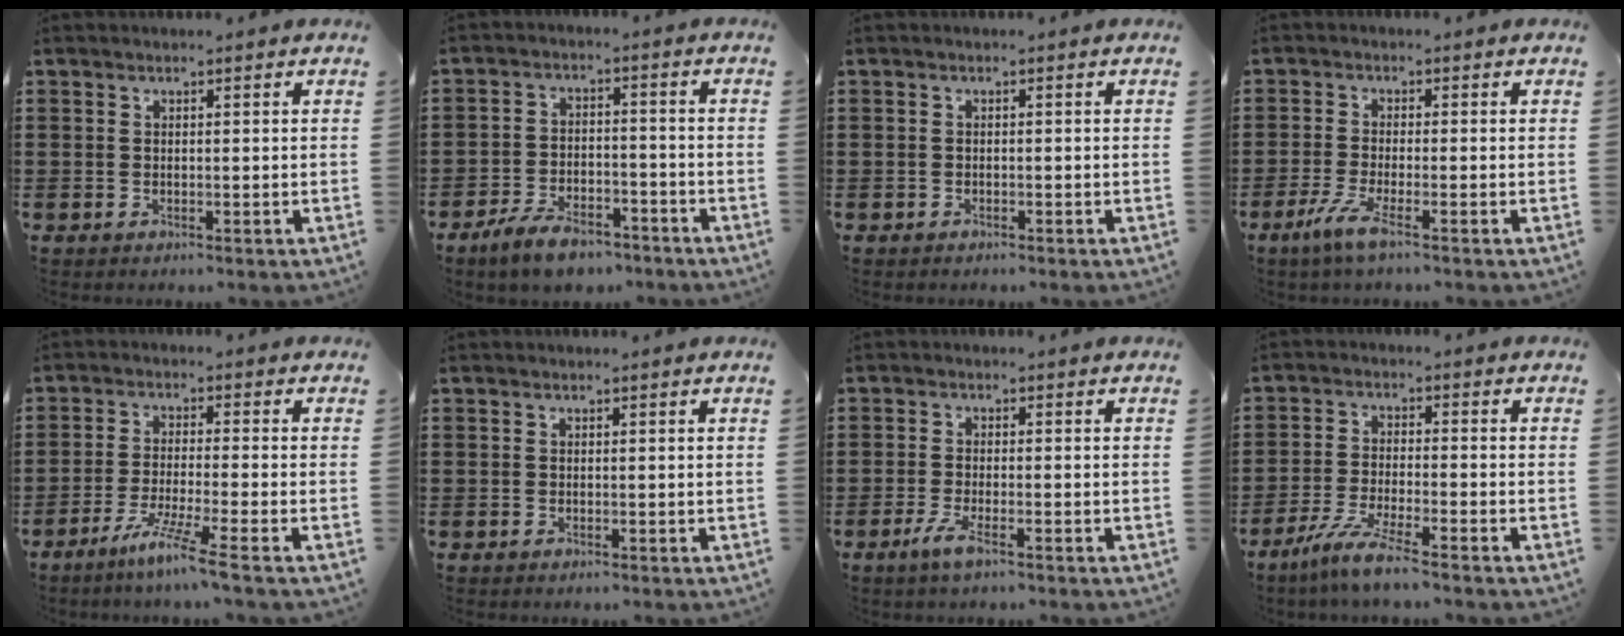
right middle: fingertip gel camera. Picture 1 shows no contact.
{"total": 6.1, "force": [-5.0, 1.9, 2.8], "torque": [-0.063, 0.007, -0.099]}
{"total": 0.6, "force": [-0.5, 0.3, 0.0], "torque": [-0.001, 0.003, -0.012]}
{"total": 4.4, "force": [-2.2, 0.3, 3.9], "torque": [-0.084, -0.013, -0.042]}
{"total": 5.8, "force": [-4.3, -0.8, 3.8], "torque": [-0.082, -0.018, -0.083]}
{"total": 0.0}
{"total": 3.1, "force": [-1.6, 0.4, 2.6], "torque": [-0.064, -0.010, -0.035]}
{"total": 5.8, "force": [-4.6, 0.0, 3.5], "torque": [-0.083, -0.018, -0.090]}